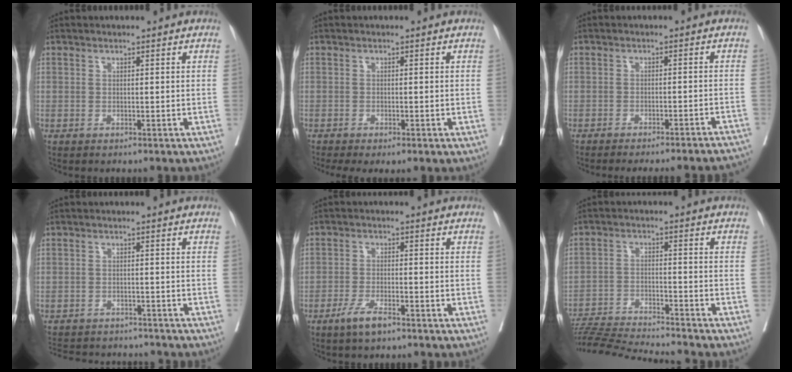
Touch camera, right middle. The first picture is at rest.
{"total": 4.2, "force": [-2.5, 1.4, 3.1], "torque": [-0.050, -0.013, -0.041]}
{"total": 15.7, "force": [-14.9, 0.5, 5.0], "torque": [-0.048, -0.007, -0.170]}
{"total": 11.4, "force": [-10.6, 3.1, 2.9], "torque": [-0.060, 0.006, -0.139]}
{"total": 4.2, "force": [-2.9, 0.8, 2.9], "torque": [-0.061, -0.004, -0.054]}
{"total": 12.8, "force": [-12.3, -1.4, 3.4], "torque": [-0.046, -0.009, -0.204]}